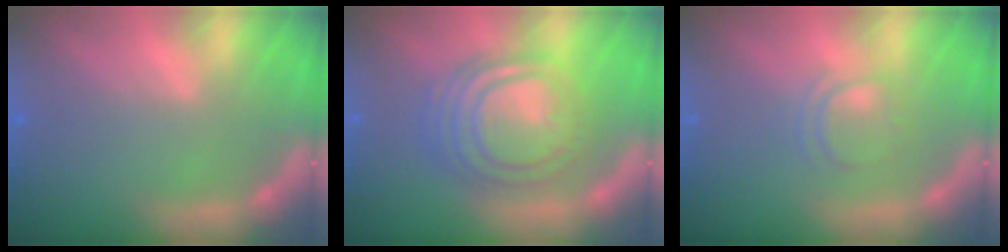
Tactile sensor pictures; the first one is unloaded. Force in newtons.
{"total": 9.0}
{"total": 2.4}